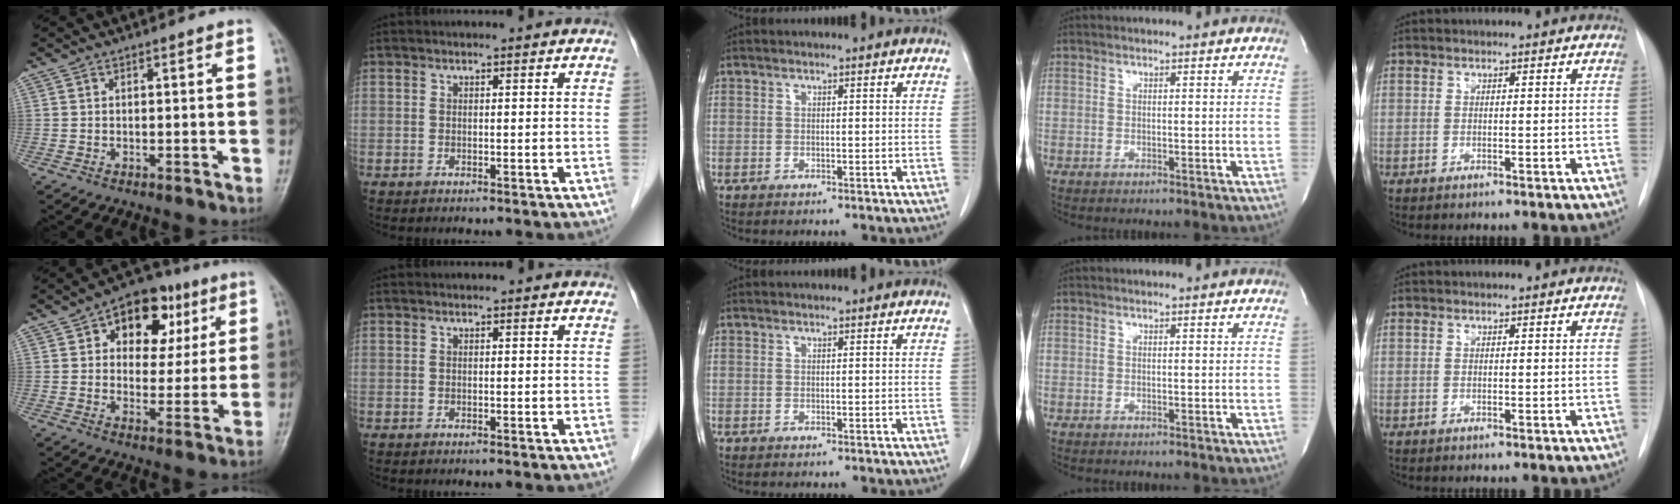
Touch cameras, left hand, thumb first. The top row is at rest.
{"thumb": {"total": 13.8, "force": [5.6, 9.1, 8.7], "torque": [-0.070, 0.000, 0.080]}, "index": {"total": 1.6, "force": [1.5, 0.4, 0.3], "torque": [-0.013, 0.007, 0.010]}}